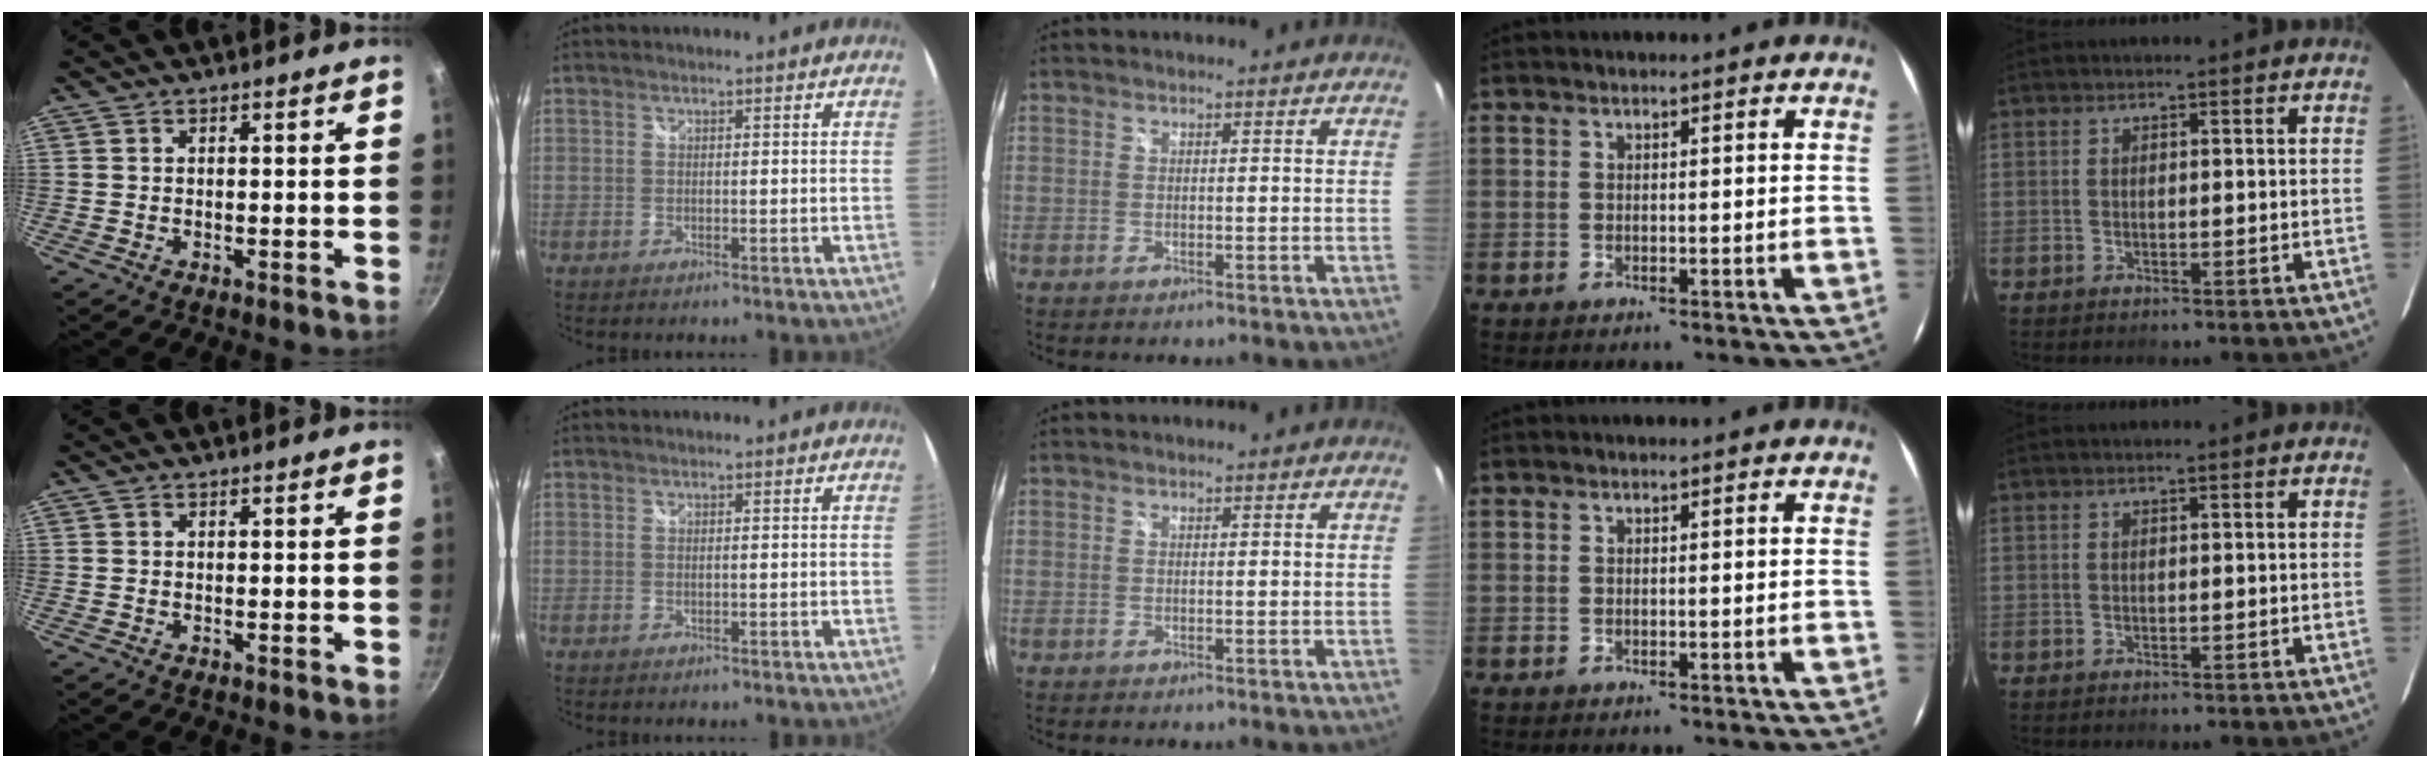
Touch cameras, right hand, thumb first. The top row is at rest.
{}